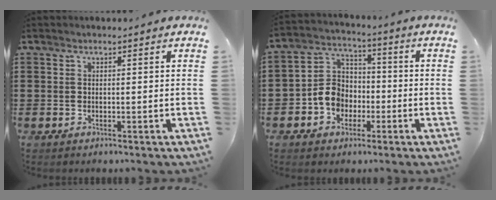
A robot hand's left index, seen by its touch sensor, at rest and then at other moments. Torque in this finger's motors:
{"motor_torque": [1.07, 0.33, 0.49, 0.08]}